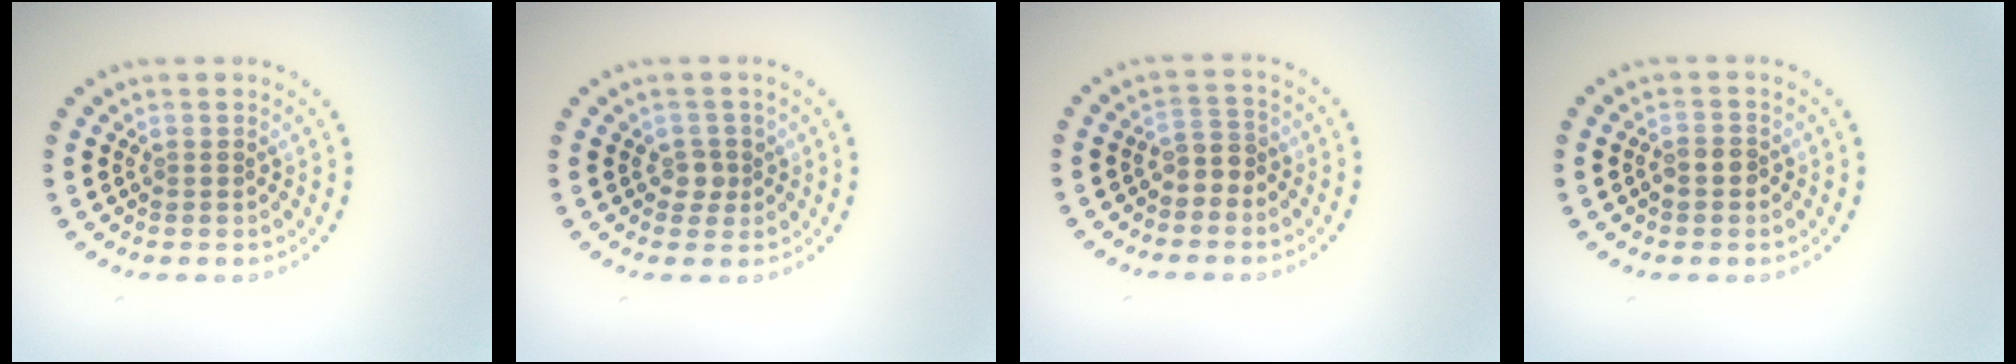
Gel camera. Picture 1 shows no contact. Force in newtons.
{"total": 1.5, "press": 1.2, "slide": 0.9}
{"total": 1.9, "press": 1.6, "slide": 1.0}
{"total": 1.6, "press": 1.5, "slide": 0.7}